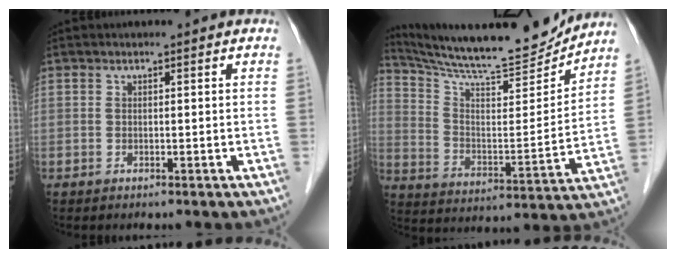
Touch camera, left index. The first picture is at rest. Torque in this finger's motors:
{"motor_torque": [0.04, -0.41, 0.17, 0.03]}